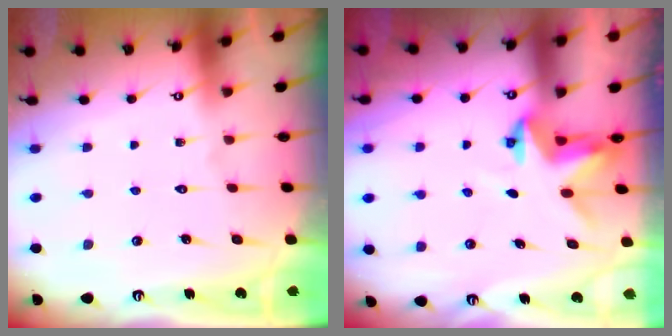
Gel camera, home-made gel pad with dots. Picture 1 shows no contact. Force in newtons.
{"total": 3.4, "press": 3.4, "slide": 0.2}